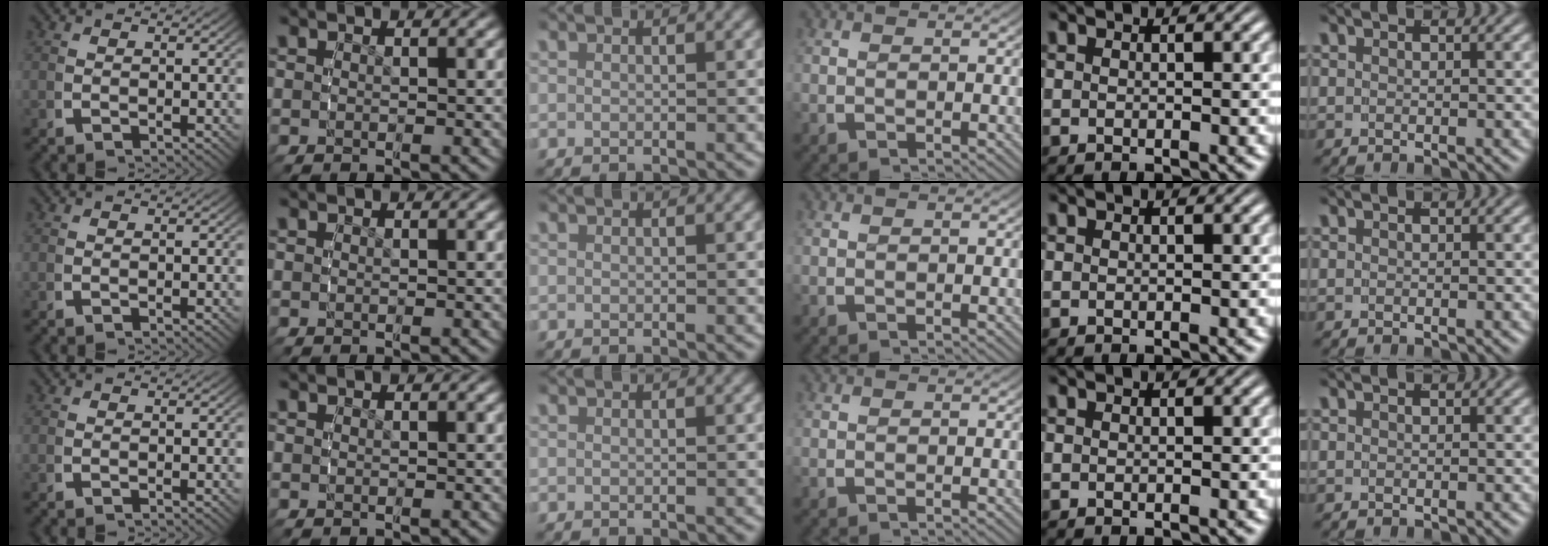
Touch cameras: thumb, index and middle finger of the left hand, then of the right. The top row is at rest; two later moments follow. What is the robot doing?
{"motion": "grasp_and_lifting", "object": "bowl"}